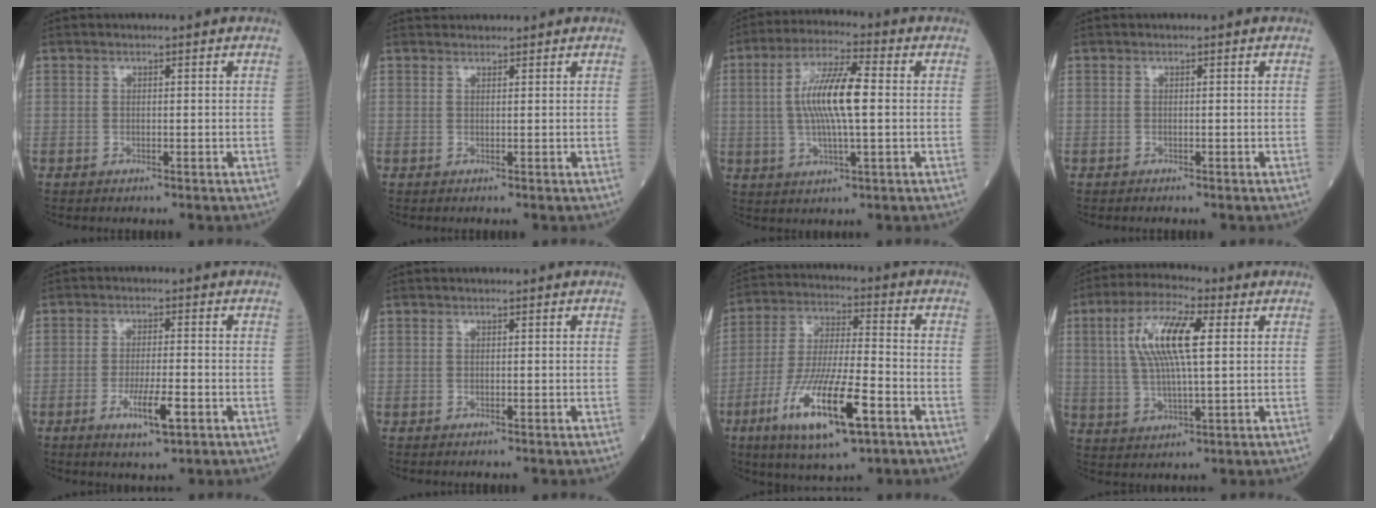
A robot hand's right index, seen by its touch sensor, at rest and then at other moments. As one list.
[{"total": 1.4, "force": [1.4, 0.3, -0.2], "torque": [0.001, 0.022, 0.024]}, {"total": 10.7, "force": [0.6, 1.7, 10.6], "torque": [-0.206, 0.010, 0.009]}, {"total": 0.0}, {"total": 6.0, "force": [-2.5, 0.8, 5.4], "torque": [-0.096, -0.007, -0.040]}, {"total": 0.0}, {"total": 15.9, "force": [-7.1, 2.8, 13.9], "torque": [-0.272, -0.021, -0.122]}, {"total": 11.6, "force": [2.8, 2.6, 10.9], "torque": [-0.223, 0.014, 0.051]}]